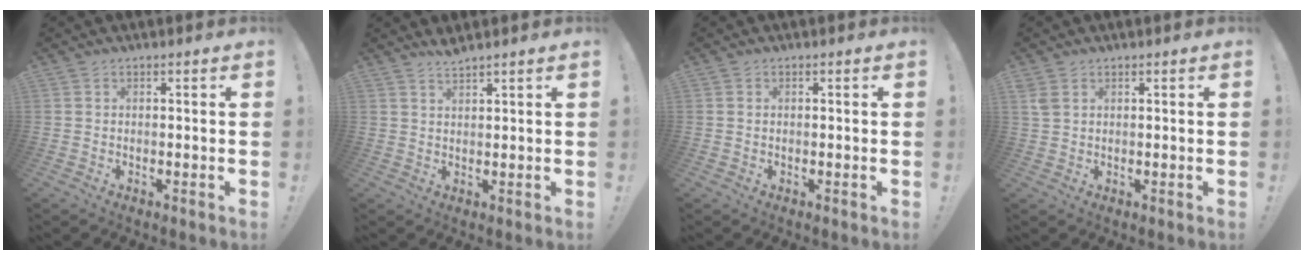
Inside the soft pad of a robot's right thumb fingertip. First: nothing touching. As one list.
[{"total": 2.4, "force": [2.1, -0.6, 0.9], "torque": [-0.021, -0.010, 0.036]}, {"total": 0.0}, {"total": 2.8, "force": [1.4, 1.7, 1.8], "torque": [-0.031, -0.001, 0.027]}]